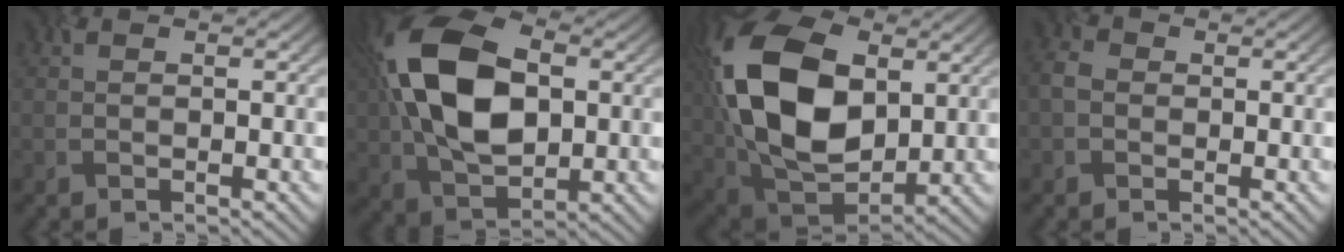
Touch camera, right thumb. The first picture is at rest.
{"total": 15.2, "force": [2.0, 9.4, 11.8], "torque": [-0.254, 0.010, 0.034]}
{"total": 18.5, "force": [3.4, 11.9, 13.7], "torque": [-0.313, 0.004, 0.067]}
{"total": 2.0, "force": [-0.4, 1.7, 0.9], "torque": [-0.022, 0.003, -0.017]}